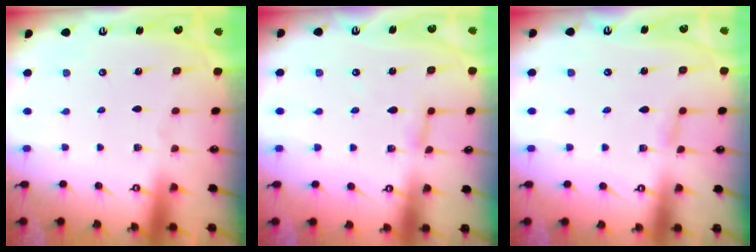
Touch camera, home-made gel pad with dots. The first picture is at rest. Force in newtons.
{"total": 2.8, "press": 2.8, "slide": 0.2}
{"total": 4.0, "press": 4.0, "slide": 0.4}